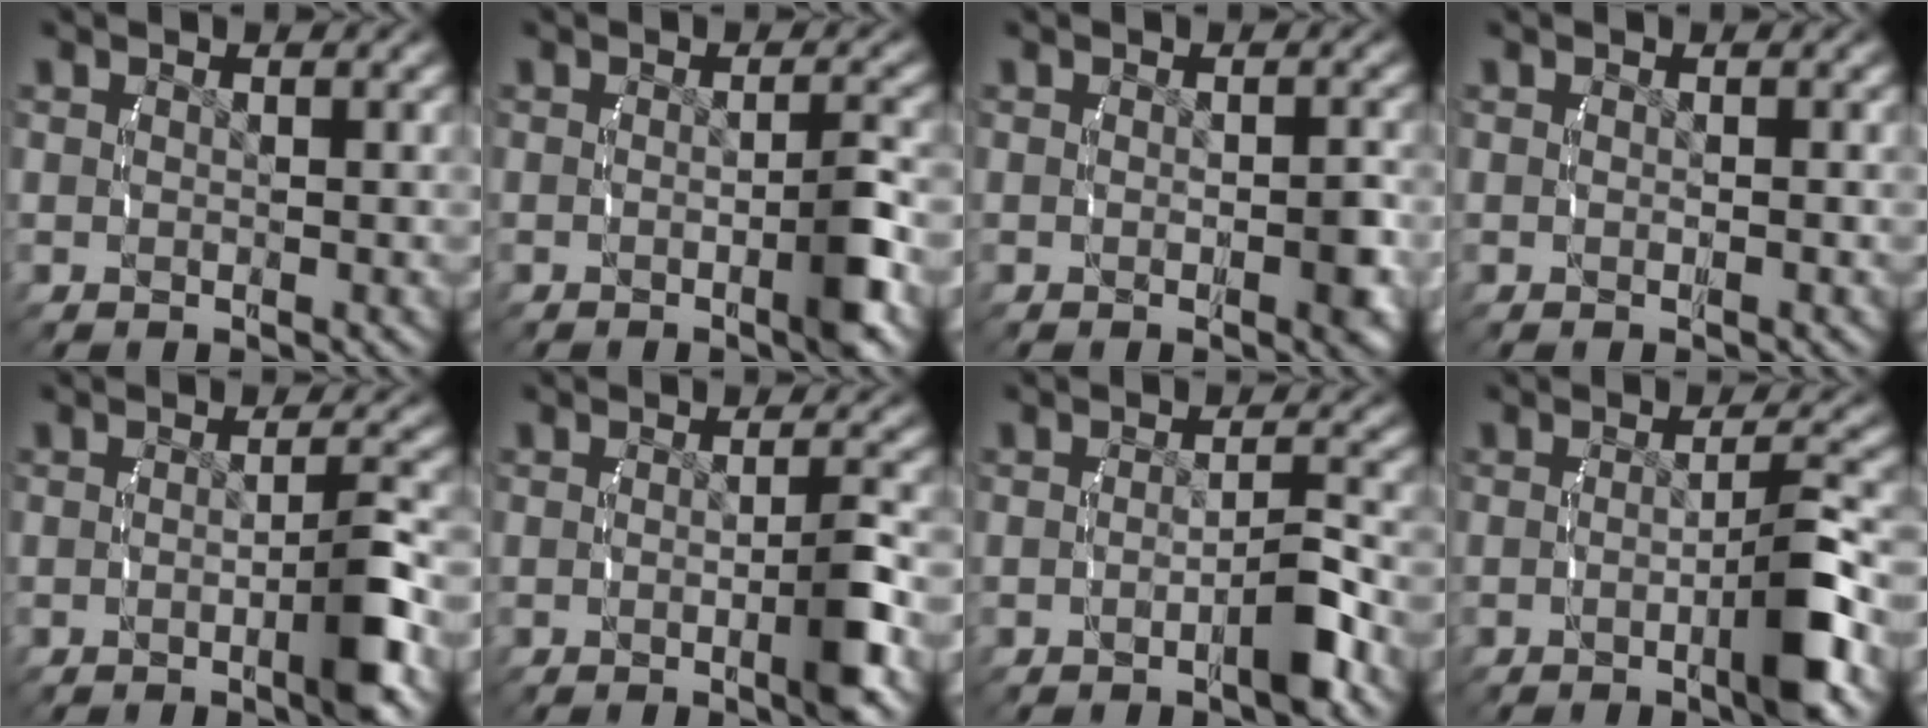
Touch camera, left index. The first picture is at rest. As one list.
[{"total": 2.9, "force": [-0.9, 0.2, 2.7], "torque": [-0.040, 0.000, -0.017]}, {"total": 1.5, "force": [-0.6, 0.4, 1.3], "torque": [-0.020, -0.005, -0.008]}, {"total": 0.0}, {"total": 3.5, "force": [-1.2, 0.1, 3.3], "torque": [-0.048, 0.001, -0.022]}, {"total": 3.2, "force": [-1.0, 0.1, 3.0], "torque": [-0.043, 0.000, -0.019]}, {"total": 2.4, "force": [-1.3, 0.2, 2.1], "torque": [-0.027, 0.002, -0.025]}, {"total": 4.4, "force": [-1.4, 0.2, 4.2], "torque": [-0.059, 0.003, -0.026]}]